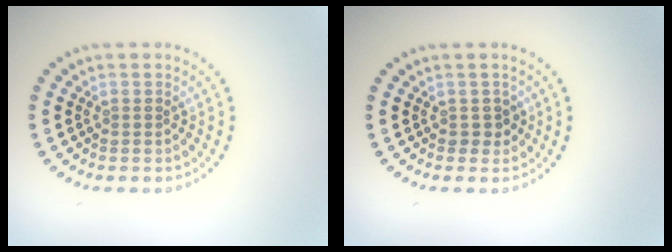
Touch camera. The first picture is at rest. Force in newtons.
{"total": 1.1, "press": 1.0, "slide": 0.5}